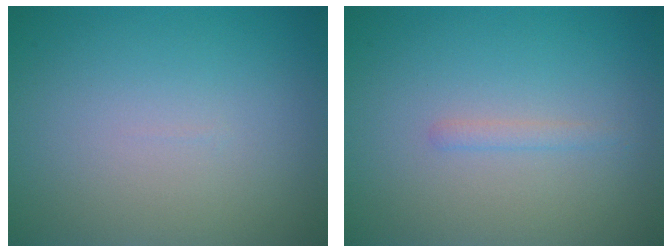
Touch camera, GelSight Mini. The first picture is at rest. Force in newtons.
{"total": 0.8, "press": 0.8, "slide": 0.0}